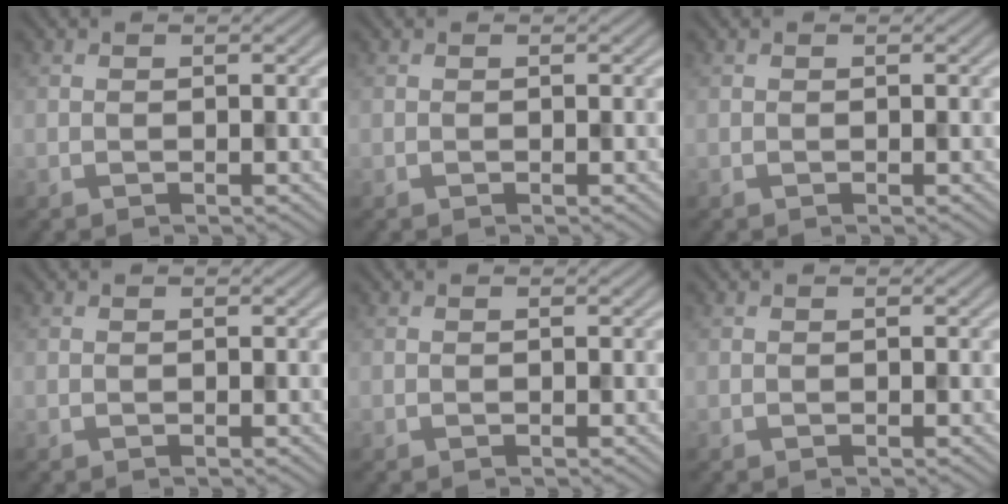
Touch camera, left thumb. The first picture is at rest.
{"total": 0.0}
{"total": 0.0}
{"total": 0.0}
{"total": 0.0}
{"total": 0.0}